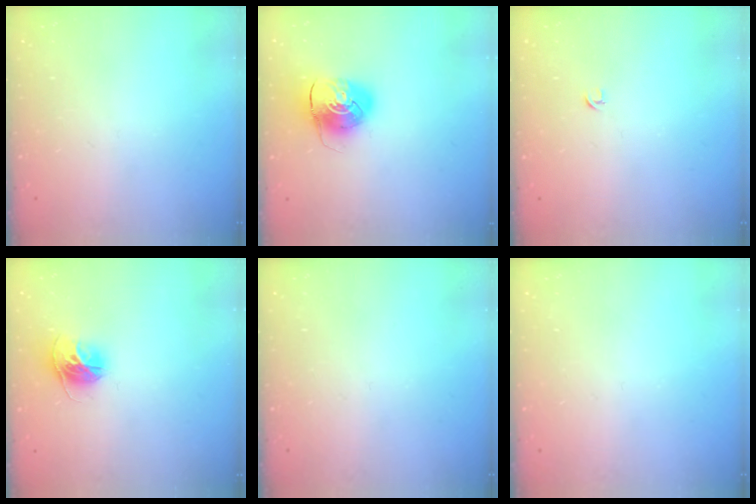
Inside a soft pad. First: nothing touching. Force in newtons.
{"total": 9.1, "press": 9.0, "slide": 0.8}
{"total": 2.7, "press": 2.6, "slide": 0.6}
{"total": 11.2, "press": 11.2, "slide": 1.1}
{"total": 0.0}
{"total": 0.0}